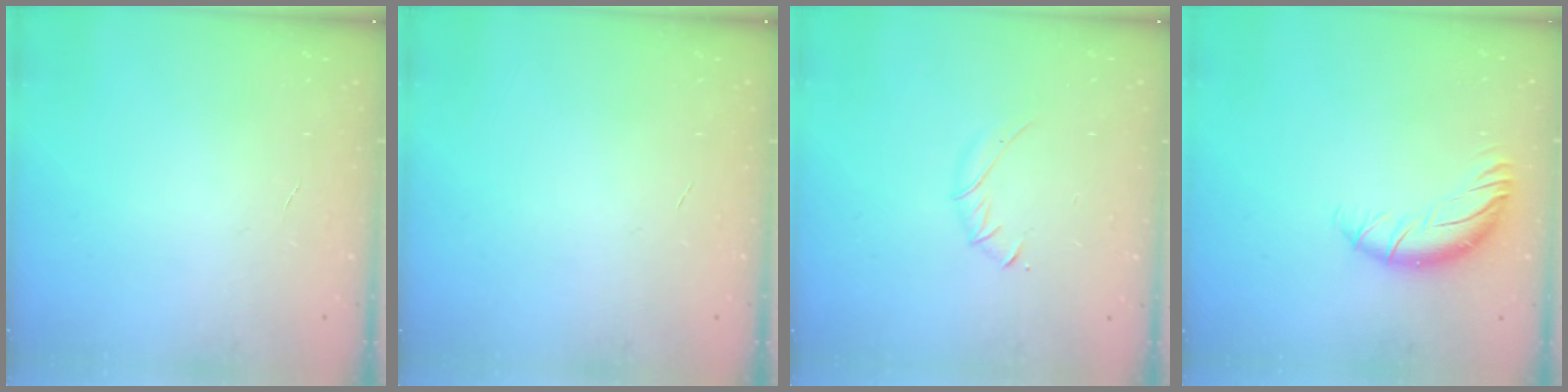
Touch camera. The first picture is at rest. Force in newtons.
{"total": 0.0}
{"total": 3.5, "press": 3.4, "slide": 1.0}
{"total": 10.0, "press": 9.8, "slide": 2.1}